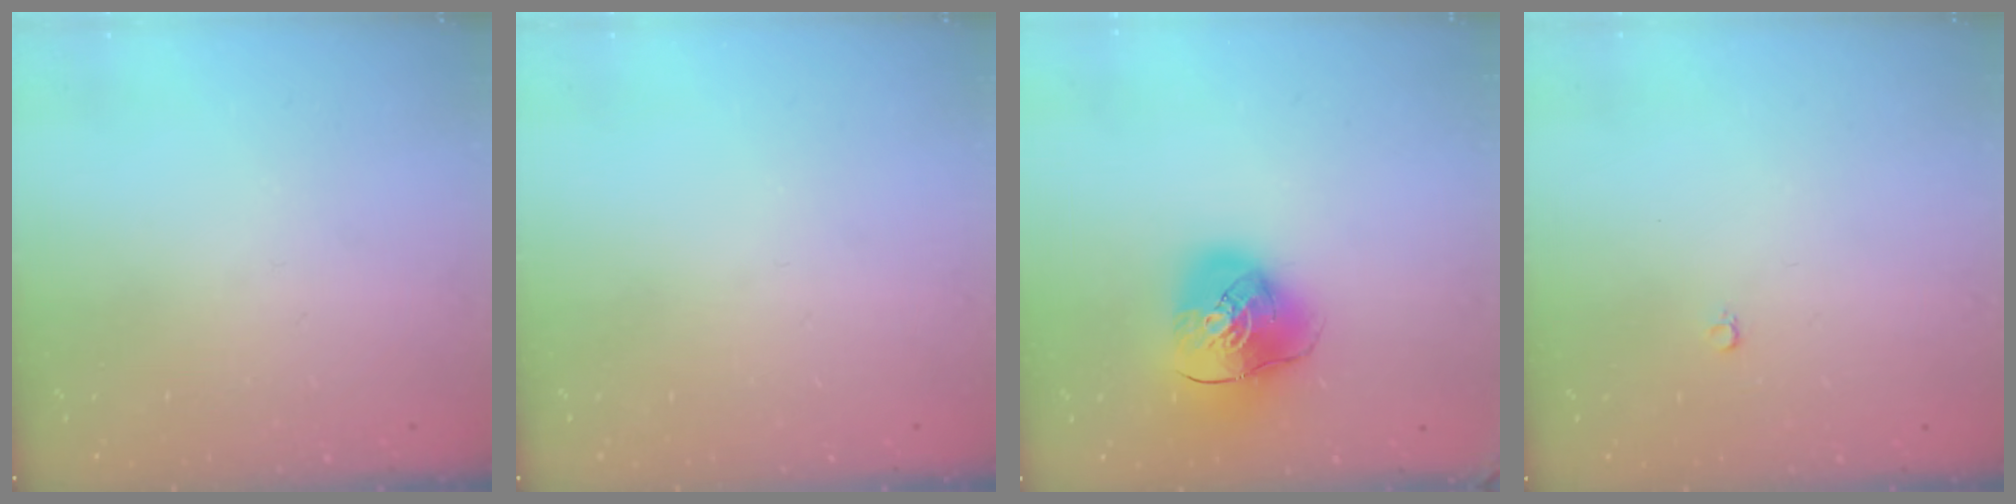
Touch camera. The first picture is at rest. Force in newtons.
{"total": 0.0}
{"total": 12.1, "press": 11.9, "slide": 1.9}
{"total": 2.4, "press": 2.4, "slide": 0.2}